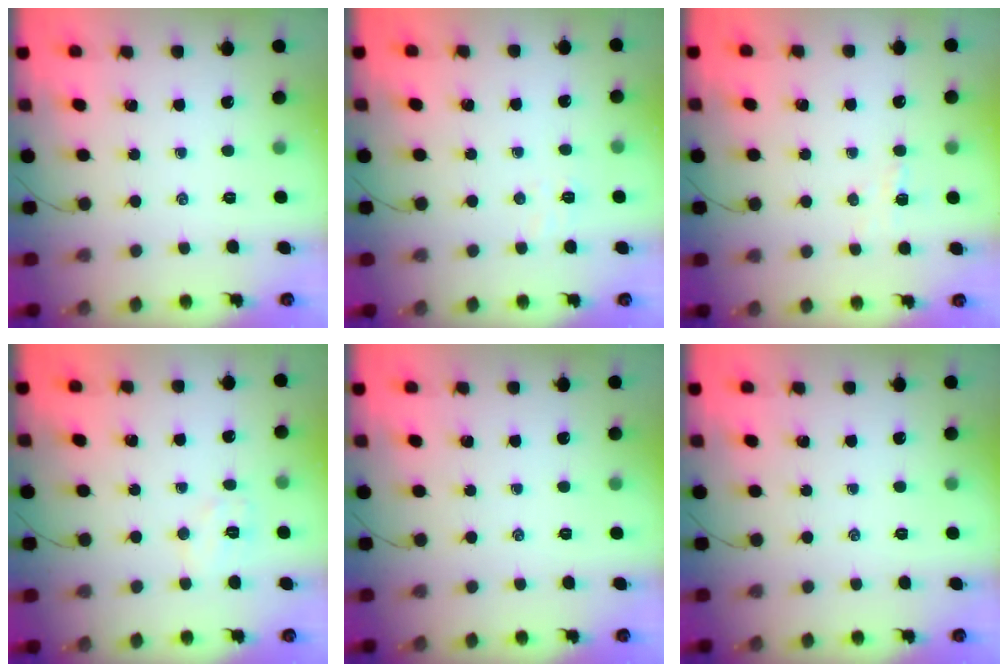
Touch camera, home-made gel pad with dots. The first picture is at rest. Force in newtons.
{"total": 3.9, "press": 3.8, "slide": 1.1}
{"total": 2.9, "press": 2.8, "slide": 0.8}
{"total": 6.1, "press": 6.0, "slide": 1.0}
{"total": 0.0}
{"total": 0.0}